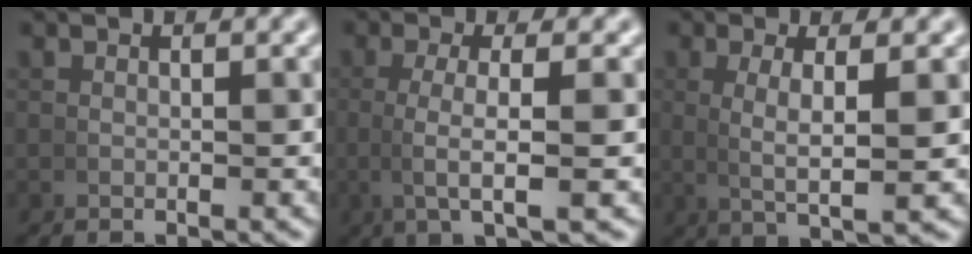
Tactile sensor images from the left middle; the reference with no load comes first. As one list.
[{"total": 4.0, "force": [0.1, 0.2, 4.0], "torque": [-0.080, -0.003, 0.004]}, {"total": 4.1, "force": [0.7, 0.3, 4.0], "torque": [-0.073, -0.006, 0.020]}]